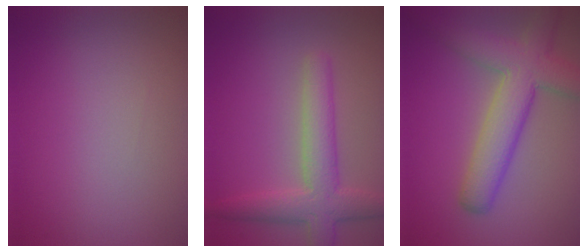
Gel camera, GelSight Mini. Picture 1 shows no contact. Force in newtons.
{"total": 4.5, "press": 4.5, "slide": 0.1}
{"total": 6.5, "press": 6.5, "slide": 0.3}